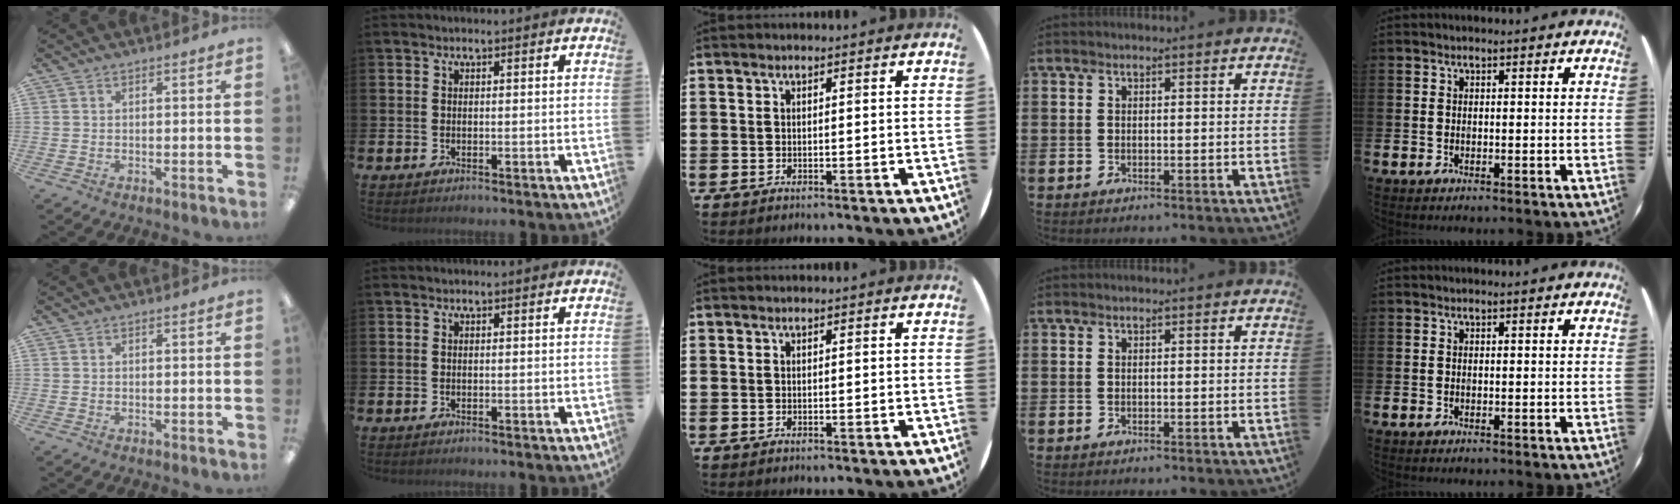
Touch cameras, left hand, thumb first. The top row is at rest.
{}